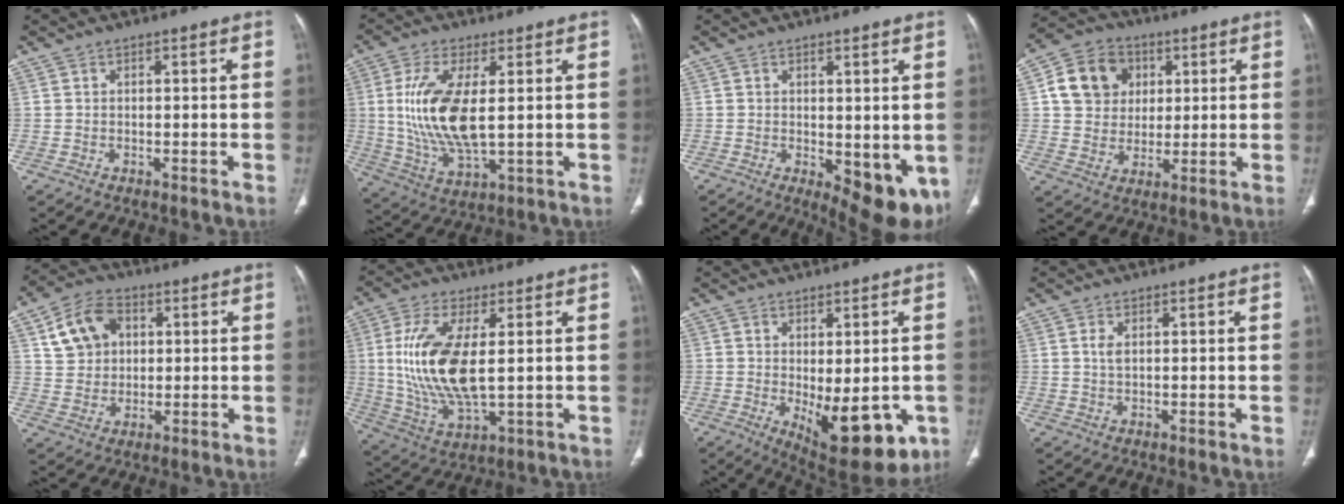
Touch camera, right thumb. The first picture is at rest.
{"total": 14.1, "force": [1.6, 5.6, 12.8], "torque": [-0.272, -0.020, 0.039]}
{"total": 10.0, "force": [-1.5, 4.3, 8.9], "torque": [-0.097, -0.023, -0.006]}
{"total": 12.1, "force": [3.2, 10.4, 5.2], "torque": [-0.069, 0.000, 0.052]}
{"total": 10.0, "force": [3.2, 7.8, 5.4], "torque": [-0.076, 0.004, 0.058]}
{"total": 15.3, "force": [1.8, 6.2, 13.9], "torque": [-0.295, -0.019, 0.043]}
{"total": 14.8, "force": [-3.7, 6.5, 12.7], "torque": [-0.154, -0.018, -0.030]}
{"total": 1.6, "force": [0.5, 0.7, 1.3], "torque": [-0.030, 0.000, 0.012]}